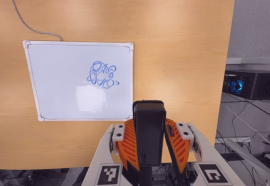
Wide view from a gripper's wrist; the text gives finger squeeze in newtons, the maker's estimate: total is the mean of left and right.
{"total": 9.1, "left": 7.7, "right": 10.5}